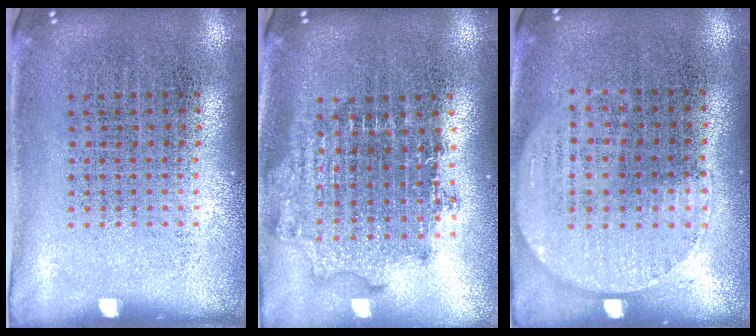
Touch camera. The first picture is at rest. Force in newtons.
{"total": 1.9, "press": 1.5, "slide": 1.1}
{"total": 0.6, "press": 0.4, "slide": 0.5}